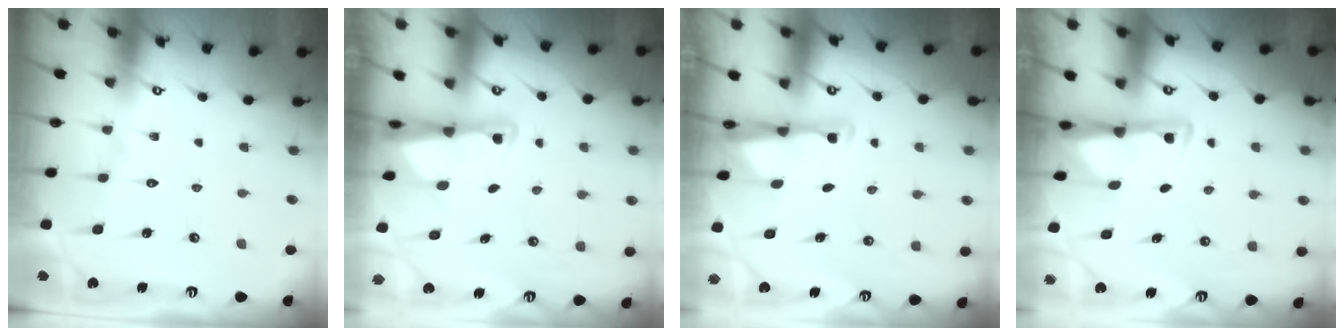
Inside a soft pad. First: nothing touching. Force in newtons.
{"total": 2.4, "press": 2.4, "slide": 0.5}
{"total": 2.9, "press": 2.9, "slide": 0.4}
{"total": 2.8, "press": 2.7, "slide": 0.6}